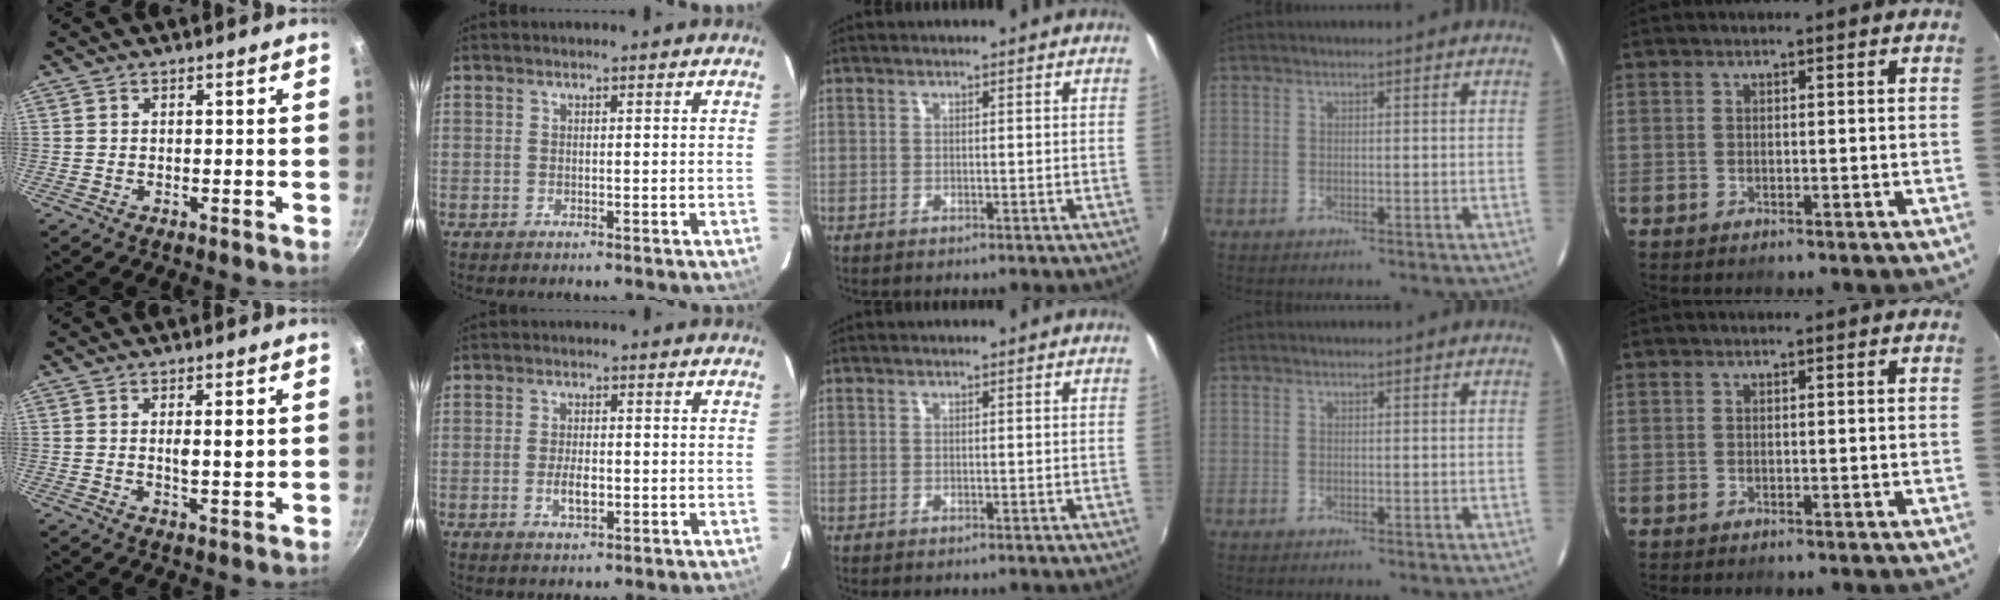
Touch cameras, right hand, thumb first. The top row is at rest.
{"thumb": {"total": 3.6, "force": [0.7, 1.0, 3.4], "torque": [-0.053, -0.005, 0.013]}, "index": {"total": 3.7, "force": [-1.1, 1.5, 3.2], "torque": [-0.065, -0.002, -0.018]}}